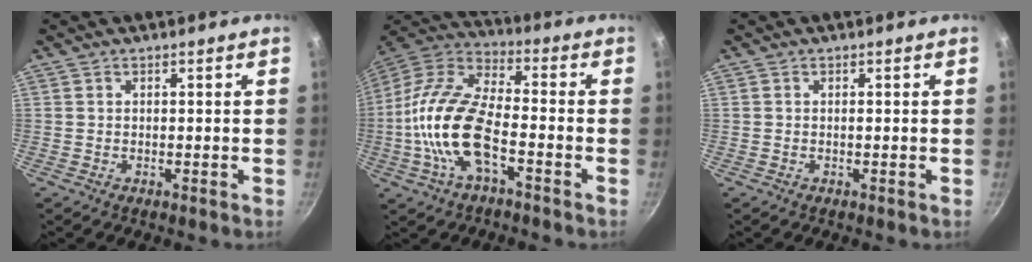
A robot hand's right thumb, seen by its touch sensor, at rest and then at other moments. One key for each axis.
{"total": 17.4, "fx": -4.5, "fy": 7.8, "fz": 14.8, "tx": -0.309, "ty": 0.036, "tz": -0.088}
{"total": 0.0}